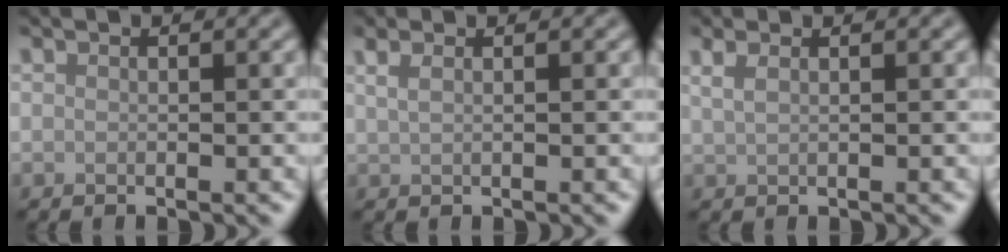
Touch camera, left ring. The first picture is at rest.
{"total": 2.0, "force": [1.1, 1.0, 1.4], "torque": [-0.021, -0.002, 0.007]}
{"total": 2.0, "force": [1.2, 0.9, 1.4], "torque": [-0.022, -0.002, 0.011]}